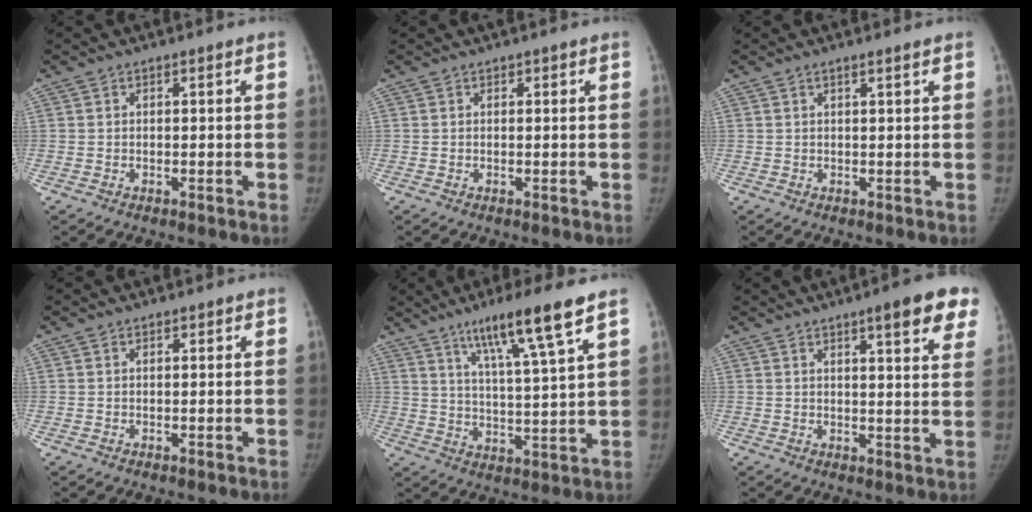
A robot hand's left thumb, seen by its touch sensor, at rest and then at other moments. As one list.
[{"total": 0.8, "force": [0.5, 0.3, 0.5], "torque": [-0.003, 0.005, 0.008]}, {"total": 1.4, "force": [1.0, -0.1, 1.0], "torque": [-0.019, -0.001, 0.019]}, {"total": 0.6, "force": [0.4, 0.3, 0.4], "torque": [-0.004, -0.001, 0.005]}, {"total": 13.1, "force": [8.0, 0.5, 10.3], "torque": [-0.173, -0.038, 0.136]}, {"total": 11.8, "force": [7.1, 2.3, 9.2], "torque": [-0.090, -0.028, 0.082]}]